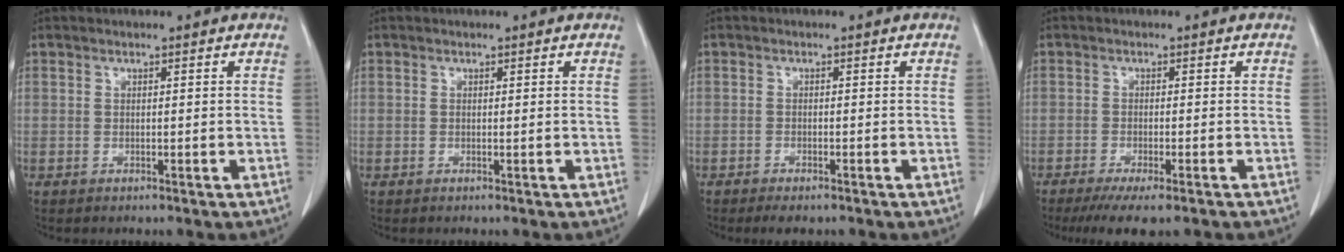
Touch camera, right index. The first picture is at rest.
{"total": 0.0}
{"total": 2.3, "force": [-1.8, 0.7, 1.2], "torque": [-0.019, -0.003, -0.025]}
{"total": 7.8, "force": [-6.0, 1.2, 4.9], "torque": [-0.066, -0.016, -0.090]}